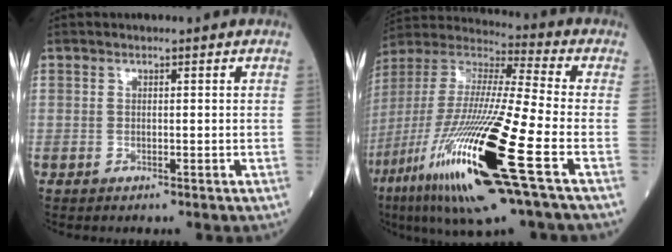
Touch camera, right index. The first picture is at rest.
{"total": 25.8, "force": [-10.3, 1.8, 23.6], "torque": [-0.486, -0.061, -0.194]}